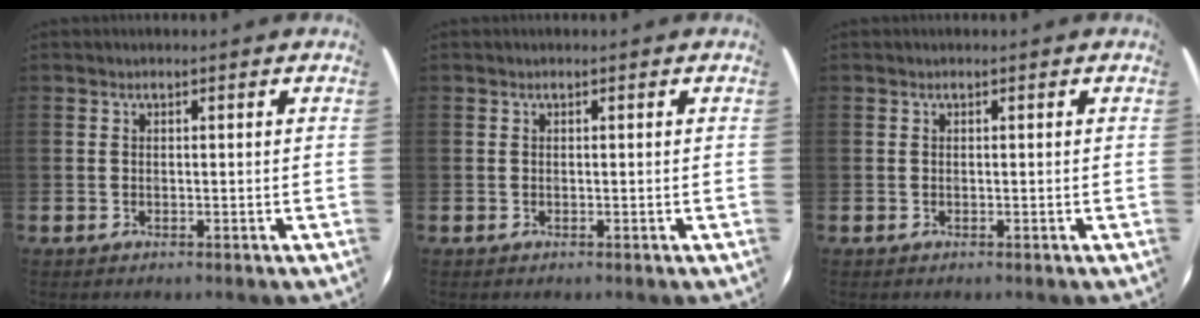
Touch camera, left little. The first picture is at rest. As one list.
[{"total": 0.0}, {"total": 0.0}]